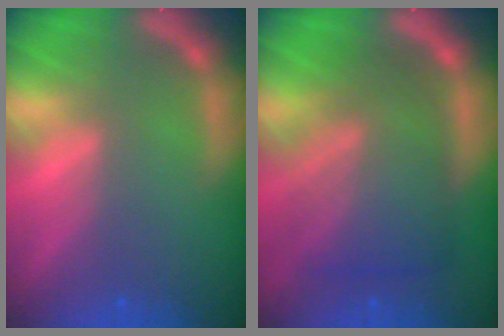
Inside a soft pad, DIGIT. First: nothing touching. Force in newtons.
{"total": 9.1}